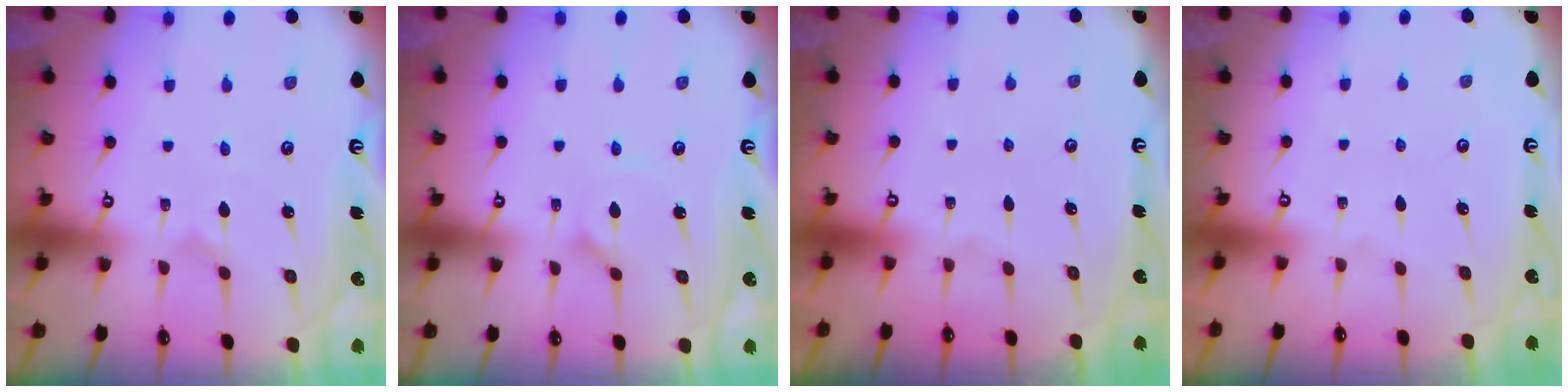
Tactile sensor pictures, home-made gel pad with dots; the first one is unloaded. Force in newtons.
{"total": 1.9, "press": 1.9, "slide": 0.2}
{"total": 0.0}
{"total": 0.0}